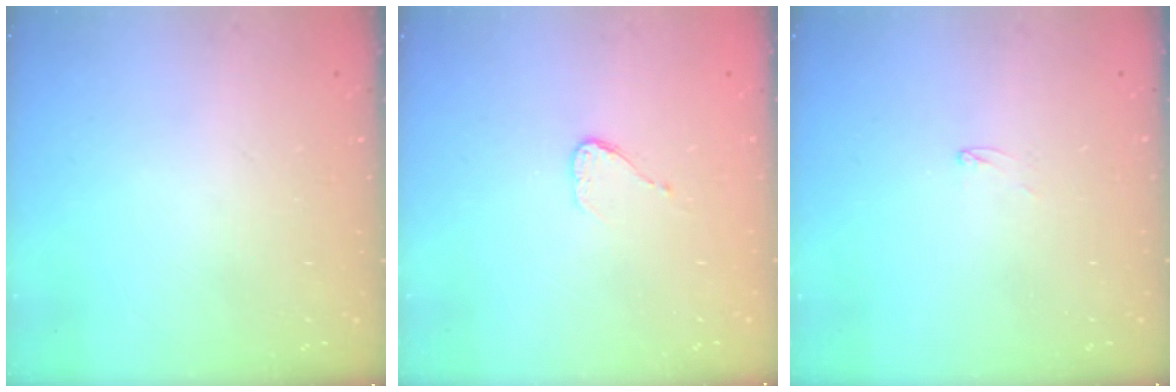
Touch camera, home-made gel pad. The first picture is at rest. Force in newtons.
{"total": 4.2, "press": 4.2, "slide": 0.4}
{"total": 2.6, "press": 2.6, "slide": 0.2}